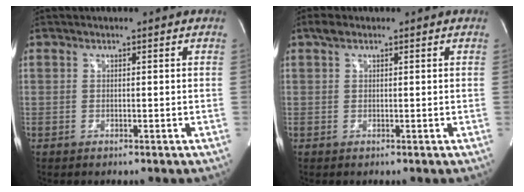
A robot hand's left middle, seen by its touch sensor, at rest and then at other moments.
{"total": 1.4, "force": [0.9, 0.7, 0.8], "torque": [-0.018, 0.017, 0.017]}